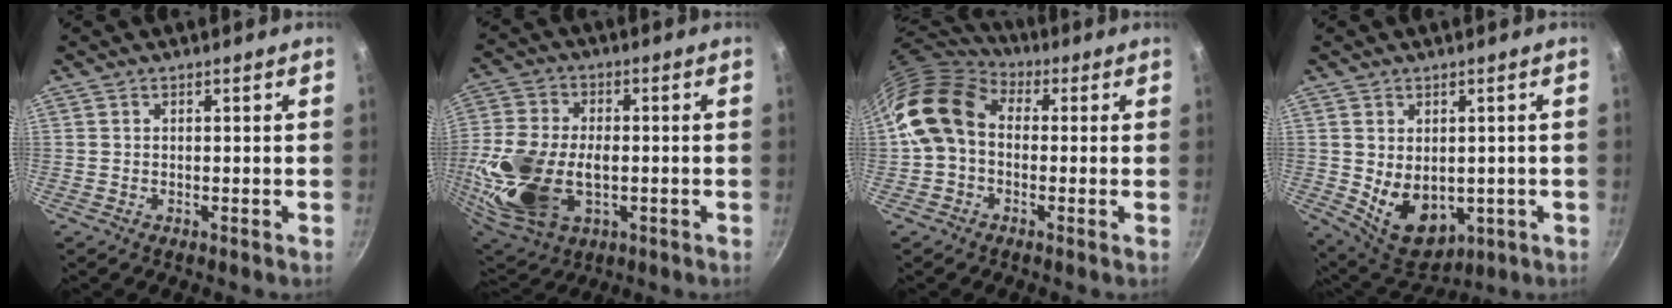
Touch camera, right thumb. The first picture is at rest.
{"total": 20.4, "force": [-2.8, 12.9, 15.6], "torque": [-0.328, 0.003, -0.043]}
{"total": 13.0, "force": [0.5, 10.0, 8.3], "torque": [-0.131, 0.029, -0.010]}
{"total": 10.7, "force": [-0.8, 7.6, 7.5], "torque": [-0.096, -0.014, 0.018]}